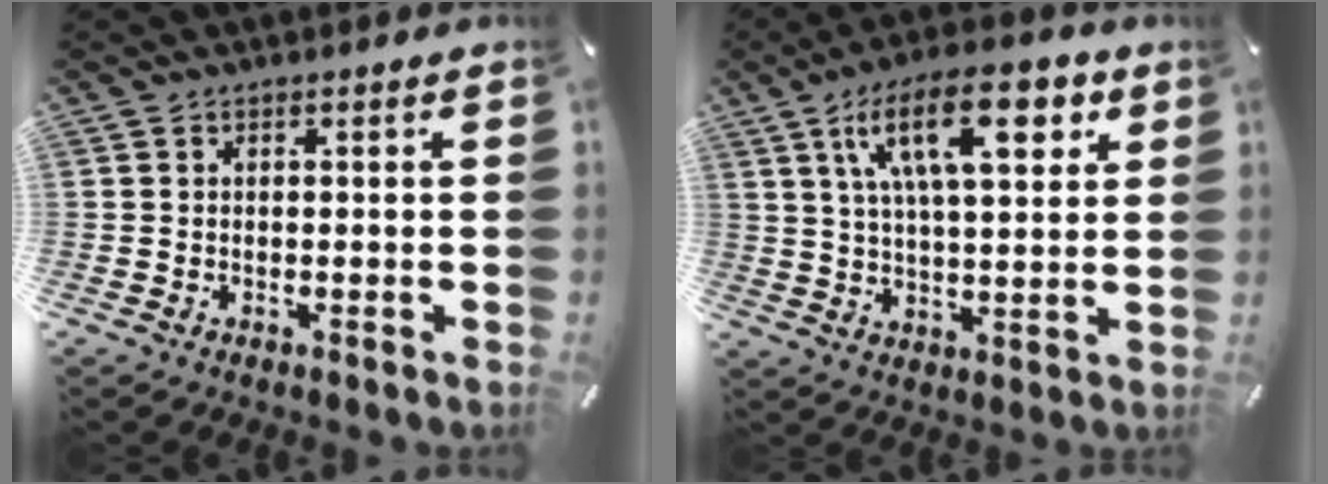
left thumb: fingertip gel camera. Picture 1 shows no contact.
{"total": 17.7, "force": [8.0, 7.0, 14.1], "torque": [-0.233, -0.006, 0.128]}